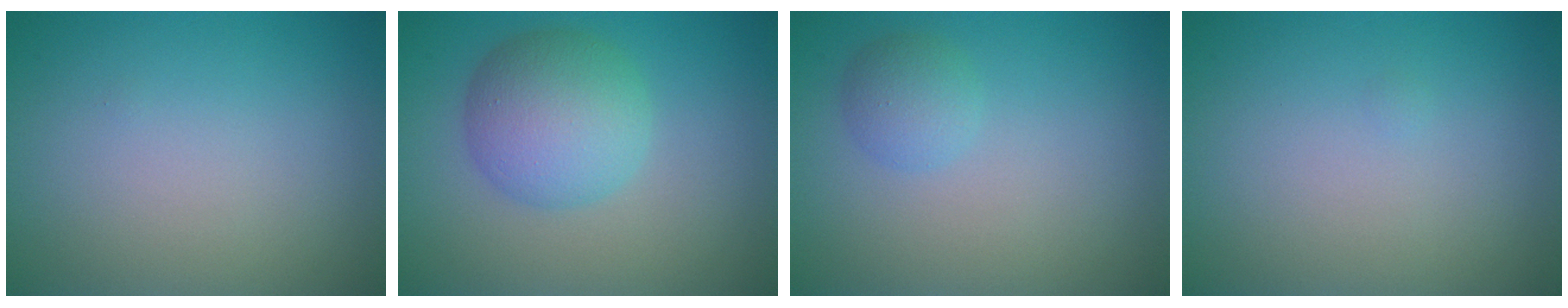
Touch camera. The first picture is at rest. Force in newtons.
{"total": 5.8, "press": 5.8, "slide": 0.3}
{"total": 1.9, "press": 1.9, "slide": 0.1}
{"total": 0.0}